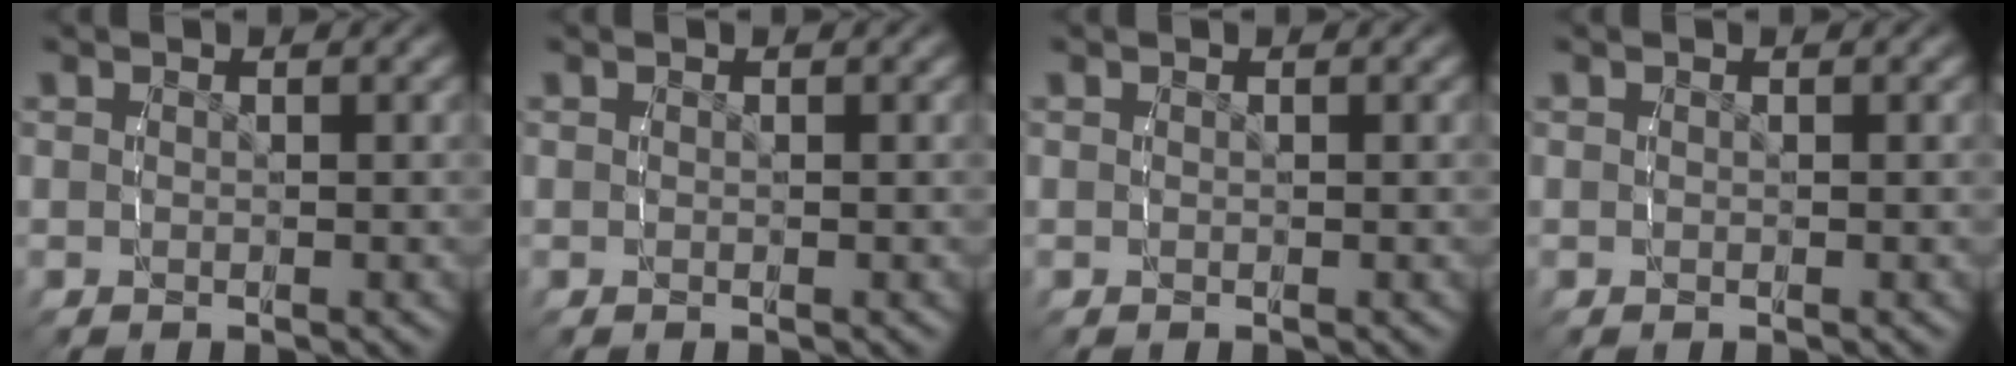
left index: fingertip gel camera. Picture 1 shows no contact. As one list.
[{"total": 0.0}, {"total": 0.0}, {"total": 0.0}]